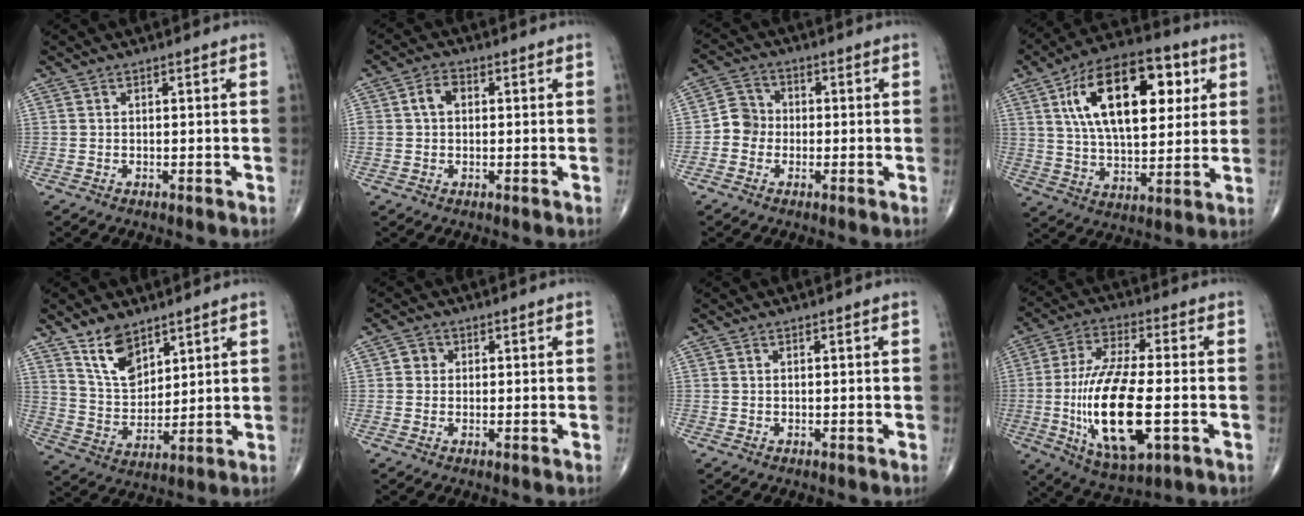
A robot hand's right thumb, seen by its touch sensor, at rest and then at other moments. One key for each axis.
{"total": 4.0, "fx": 0.6, "fy": 2.8, "fz": 2.7, "tx": -0.050, "ty": 0.014, "tz": 0.010}
{"total": 5.0, "fx": -1.1, "fy": 4.6, "fz": 1.6, "tx": -0.005, "ty": 0.016, "tz": -0.034}
{"total": 22.4, "fx": 7.1, "fy": 11.3, "fz": 18.0, "tx": -0.265, "ty": -0.006, "tz": 0.113}
{"total": 9.4, "fx": 6.3, "fy": 5.0, "fz": 4.9, "tx": -0.071, "ty": -0.043, "tz": 0.128}
{"total": 2.1, "fx": 0.3, "fy": 2.0, "fz": 0.7, "tx": 0.001, "ty": 0.004, "tz": -0.001}
{"total": 0.0}
{"total": 19.5, "fx": -3.7, "fy": 7.0, "fz": 17.8, "tx": -0.355, "ty": 0.001, "tz": -0.055}